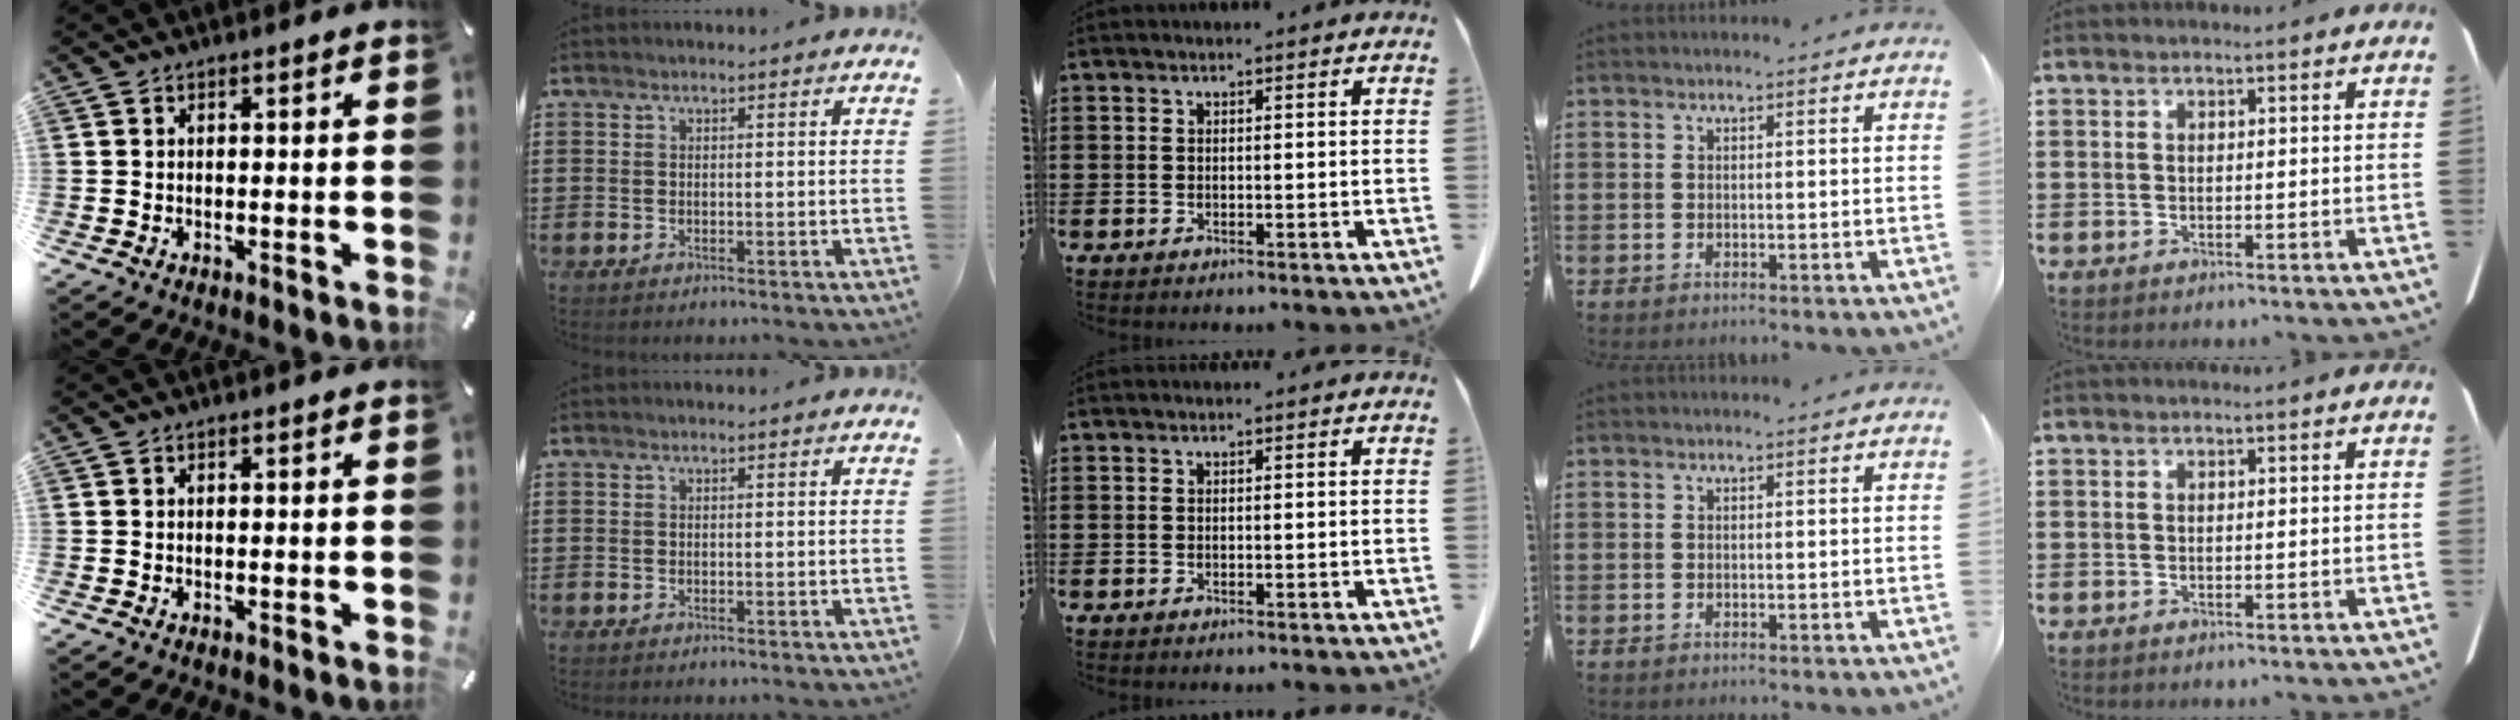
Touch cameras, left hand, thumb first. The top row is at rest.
{}